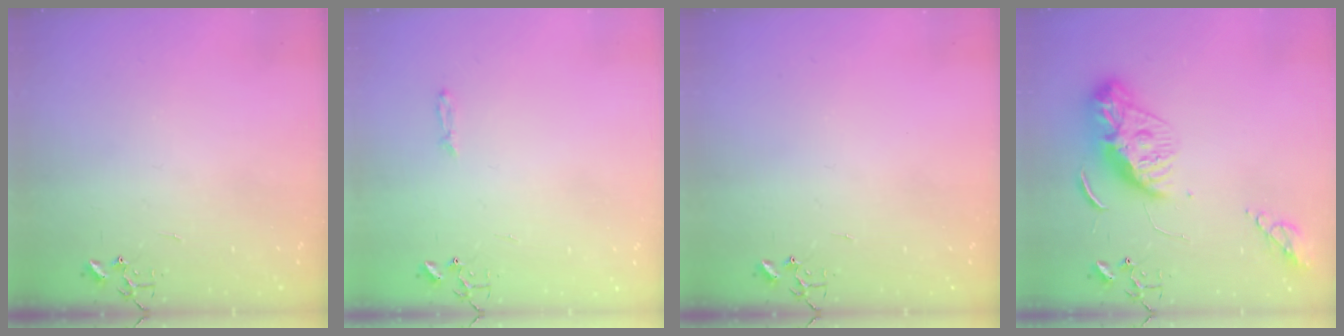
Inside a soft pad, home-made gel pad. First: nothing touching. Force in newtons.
{"total": 3.4, "press": 3.4, "slide": 0.4}
{"total": 0.0}
{"total": 11.6, "press": 11.6, "slide": 1.0}